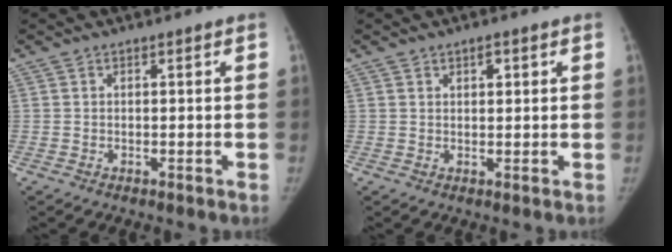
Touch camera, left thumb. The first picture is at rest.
{"total": 2.0, "force": [1.0, 1.1, 1.3], "torque": [-0.011, -0.004, 0.017]}